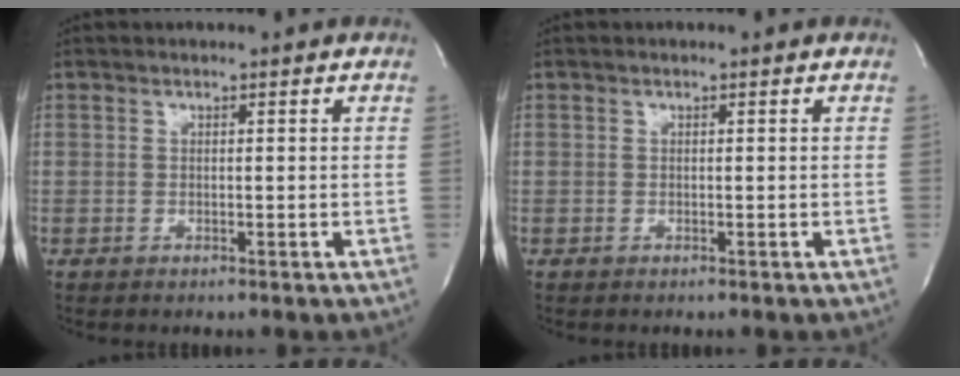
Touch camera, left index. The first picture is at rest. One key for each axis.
{"total": 0.0}